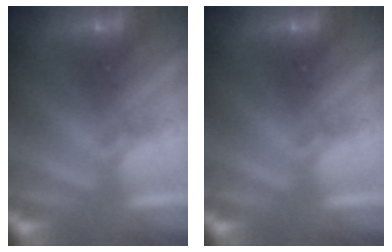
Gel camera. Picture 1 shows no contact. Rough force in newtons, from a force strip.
{"total": 0.0}